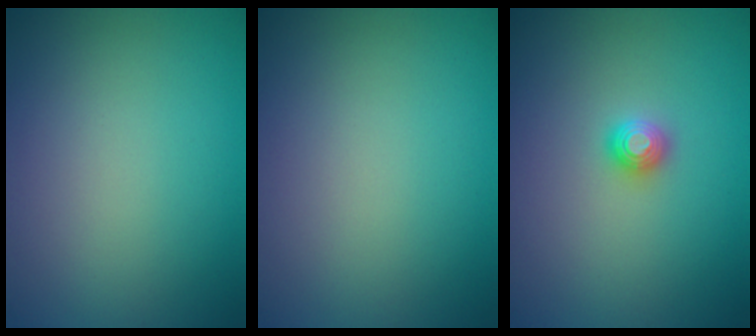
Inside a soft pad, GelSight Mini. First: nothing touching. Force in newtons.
{"total": 0.0}
{"total": 1.2, "press": 1.2, "slide": 0.1}